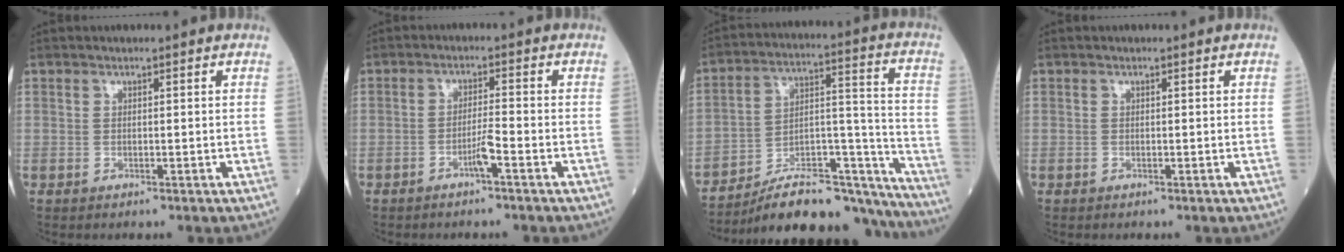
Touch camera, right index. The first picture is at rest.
{"total": 2.7, "force": [-1.6, -0.4, 2.2], "torque": [-0.041, 0.001, -0.031]}
{"total": 21.8, "force": [-20.1, 3.7, 7.5], "torque": [-0.089, 0.039, -0.311]}
{"total": 0.0}